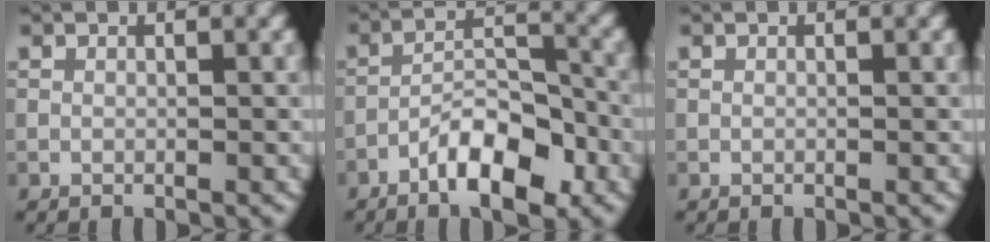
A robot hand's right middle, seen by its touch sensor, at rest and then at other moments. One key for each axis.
{"total": 6.4, "fx": -3.7, "fy": 2.3, "fz": 4.6, "tx": -0.071, "ty": 0.011, "tz": -0.067}
{"total": 0.0}